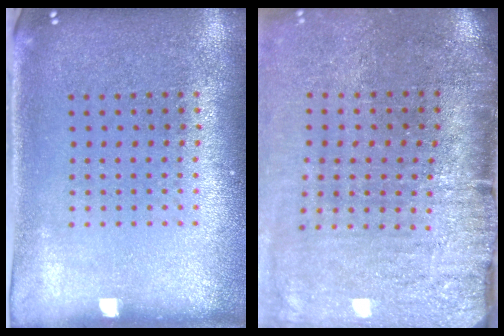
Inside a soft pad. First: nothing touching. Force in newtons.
{"total": 4.5, "press": 3.7, "slide": 2.5}